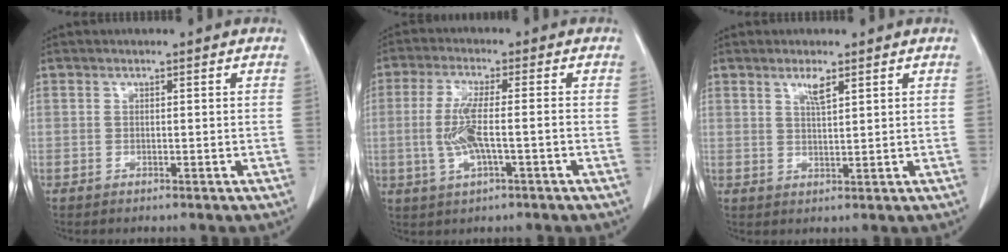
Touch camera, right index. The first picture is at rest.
{"total": 6.9, "force": [-1.2, 1.0, 6.8], "torque": [-0.146, -0.001, -0.024]}
{"total": 2.4, "force": [1.5, 0.0, 1.9], "torque": [-0.042, -0.002, 0.030]}